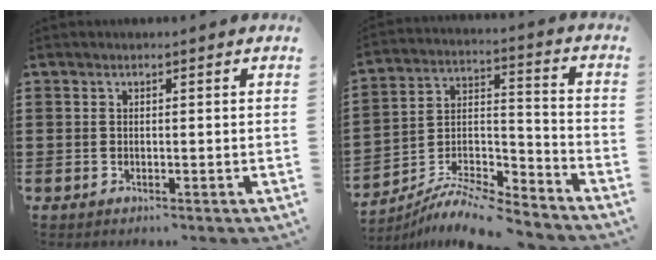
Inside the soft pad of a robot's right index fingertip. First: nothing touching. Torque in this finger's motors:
{"motor_torque": [0.51, -0.59, 0.37, 0.07]}